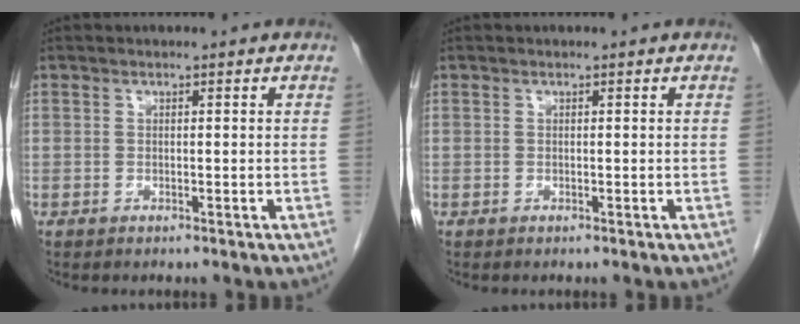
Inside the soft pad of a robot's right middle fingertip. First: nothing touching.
{"total": 0.0}